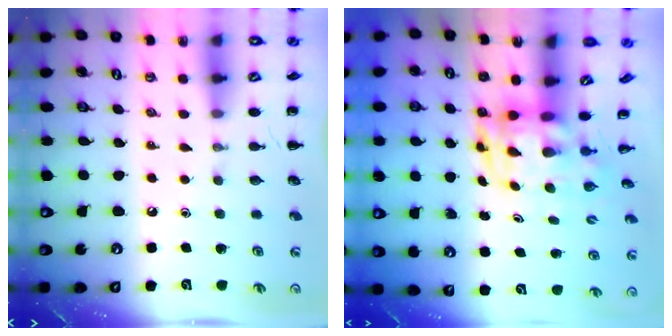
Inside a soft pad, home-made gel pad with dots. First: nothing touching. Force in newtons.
{"total": 3.2, "press": 3.1, "slide": 0.7}